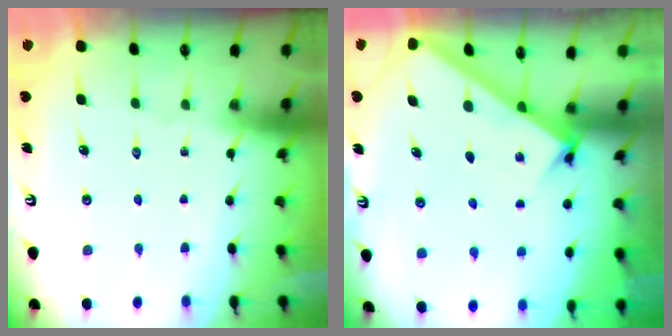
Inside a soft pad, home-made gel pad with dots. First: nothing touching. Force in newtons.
{"total": 3.1, "press": 3.1, "slide": 0.1}